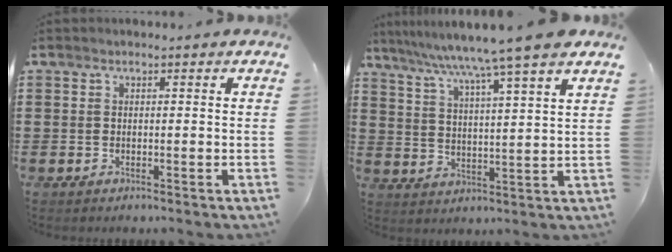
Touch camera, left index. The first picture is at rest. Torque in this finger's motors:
{"motor_torque": [0.86, 0.26, 1.05, 0.21]}